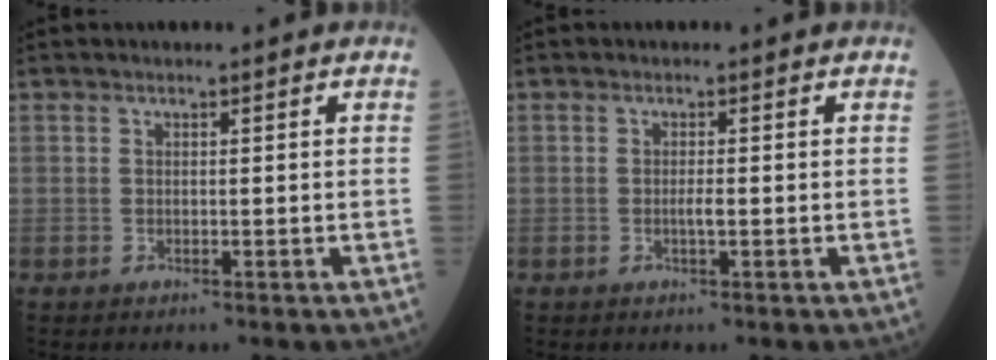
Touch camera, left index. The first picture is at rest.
{"total": 1.2, "force": [-0.6, 0.0, 1.0], "torque": [-0.021, -0.005, -0.010]}